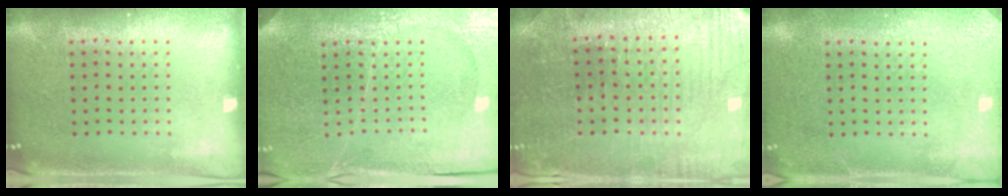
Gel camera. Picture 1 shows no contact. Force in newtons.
{"total": 3.7, "press": 3.5, "slide": 1.2}
{"total": 1.3, "press": 1.2, "slide": 0.4}
{"total": 2.7, "press": 2.6, "slide": 0.2}